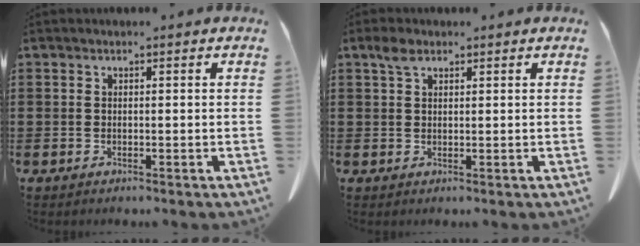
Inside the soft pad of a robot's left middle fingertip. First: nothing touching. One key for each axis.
{"total": 2.3, "fx": 1.5, "fy": 1.2, "fz": 1.3, "tx": -0.032, "ty": 0.003, "tz": 0.028}